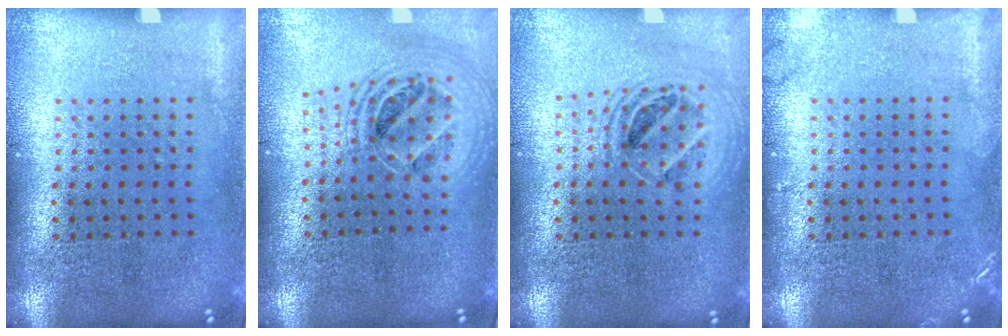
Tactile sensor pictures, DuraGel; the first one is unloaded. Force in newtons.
{"total": 2.1, "press": 1.7, "slide": 1.2}
{"total": 1.4, "press": 1.3, "slide": 0.6}
{"total": 1.1, "press": 1.1, "slide": 0.1}